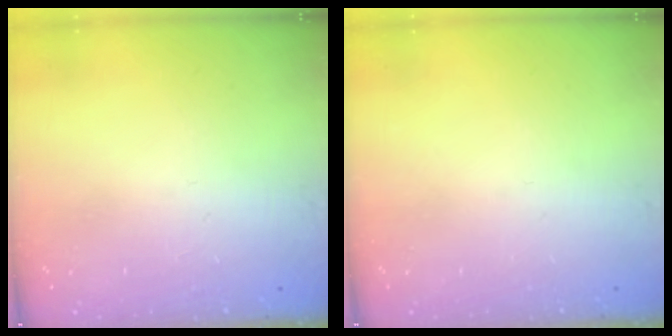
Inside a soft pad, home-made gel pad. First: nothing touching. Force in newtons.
{"total": 0.0}